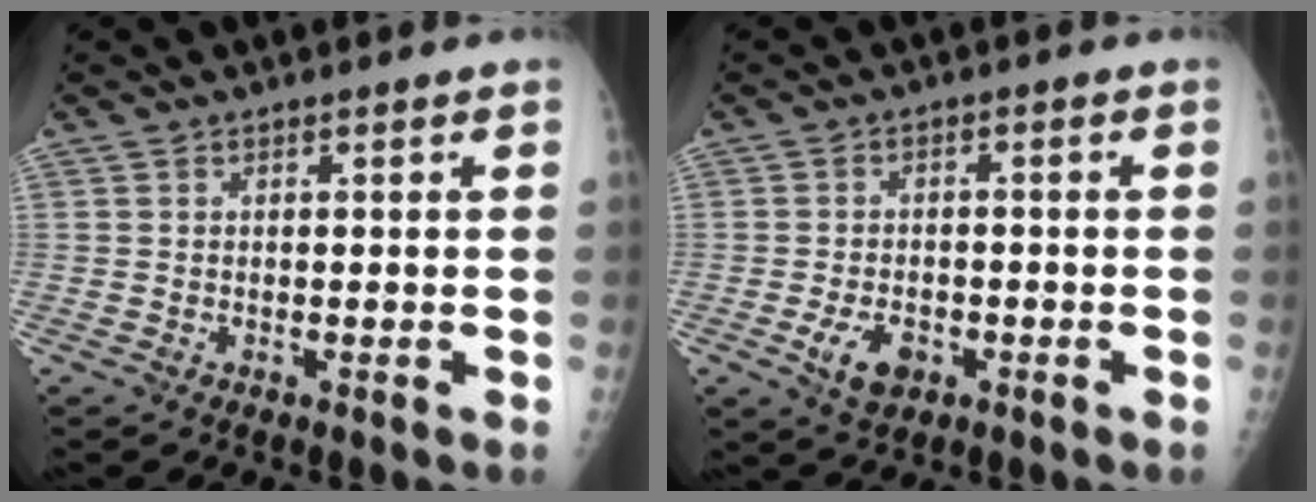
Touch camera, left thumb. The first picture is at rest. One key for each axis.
{"total": 5.6, "fx": -2.4, "fy": 3.6, "fz": 3.7, "tx": -0.059, "ty": 0.008, "tz": -0.037}